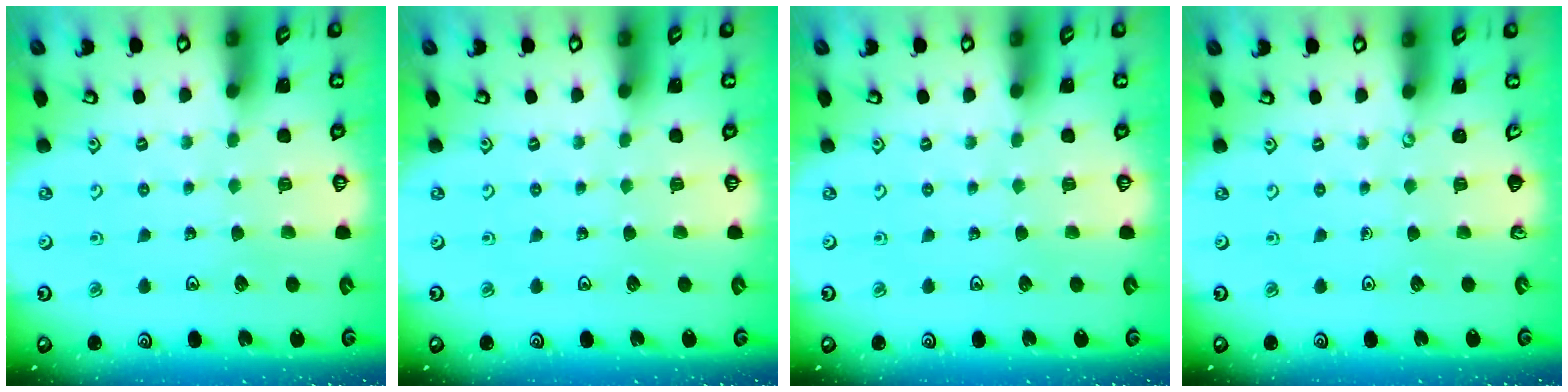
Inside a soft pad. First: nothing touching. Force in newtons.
{"total": 0.0}
{"total": 0.0}
{"total": 0.0}